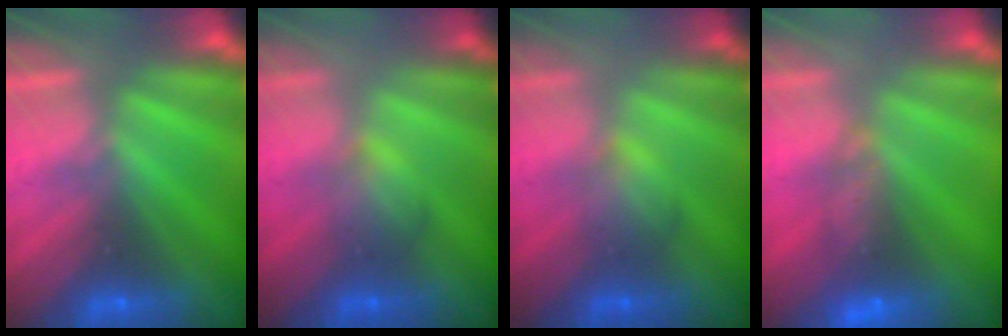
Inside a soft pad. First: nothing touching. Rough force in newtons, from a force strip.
{"total": 2.1}
{"total": 2.1}
{"total": 6.3}